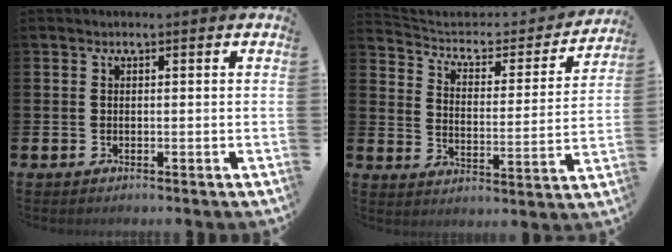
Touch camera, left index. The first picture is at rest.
{"total": 5.0, "force": [4.1, 2.5, 1.2], "torque": [-0.056, -0.033, 0.062]}